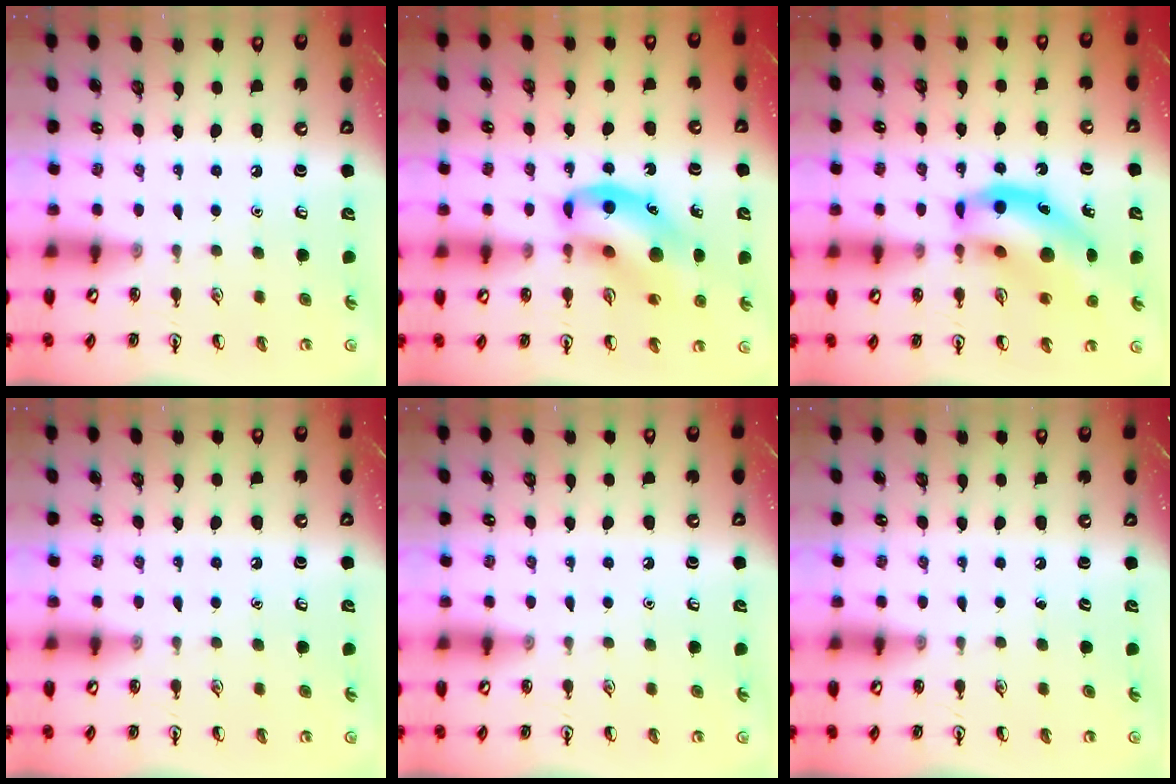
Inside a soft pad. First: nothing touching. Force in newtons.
{"total": 15.5, "press": 15.1, "slide": 3.5}
{"total": 16.5, "press": 15.8, "slide": 4.8}
{"total": 0.0}
{"total": 0.0}
{"total": 0.0}